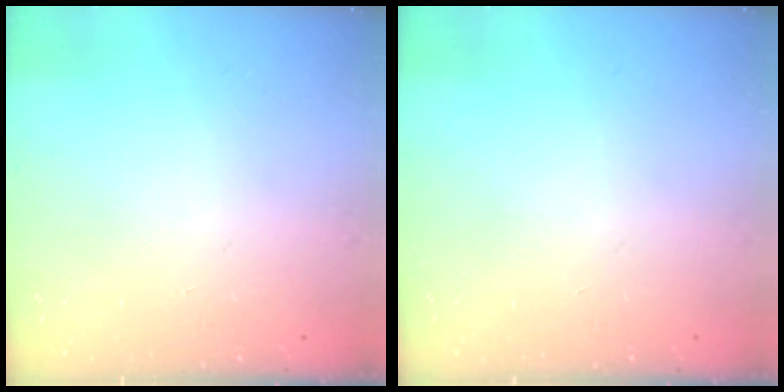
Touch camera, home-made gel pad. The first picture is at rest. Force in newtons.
{"total": 0.0}